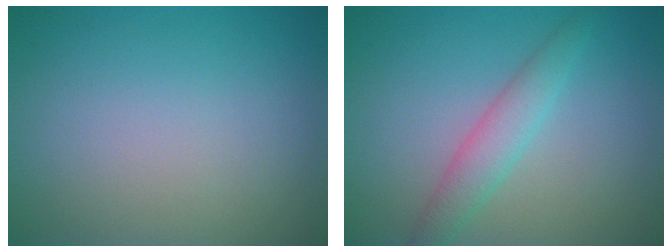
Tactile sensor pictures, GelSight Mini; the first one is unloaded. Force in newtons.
{"total": 2.9, "press": 2.8, "slide": 0.1}